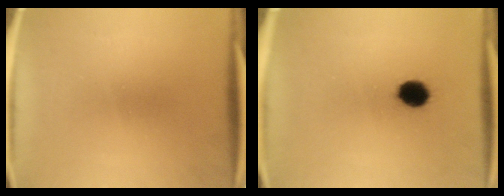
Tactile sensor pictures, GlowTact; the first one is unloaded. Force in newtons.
{"total": 5.9}